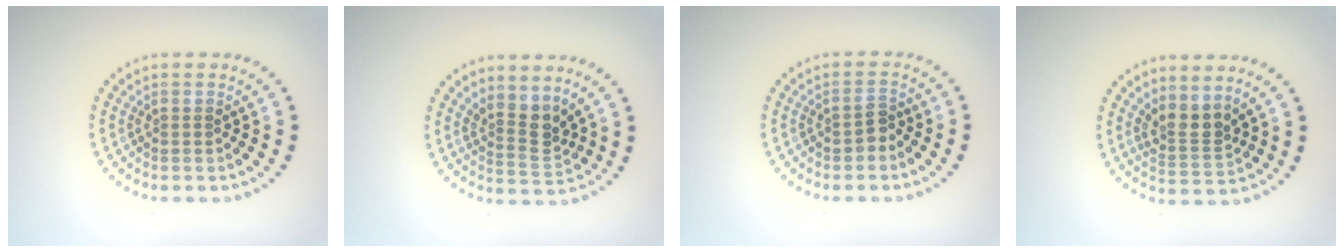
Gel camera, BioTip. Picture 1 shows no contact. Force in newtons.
{"total": 2.8, "press": 2.1, "slide": 1.9}
{"total": 1.3, "press": 1.2, "slide": 0.6}
{"total": 2.5, "press": 1.9, "slide": 1.7}